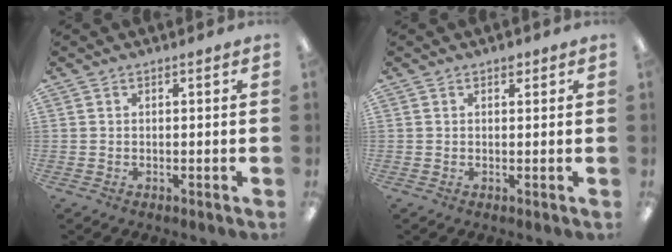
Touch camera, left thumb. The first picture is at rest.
{"total": 1.4, "force": [0.9, 0.8, 0.7], "torque": [0.001, -0.004, 0.013]}